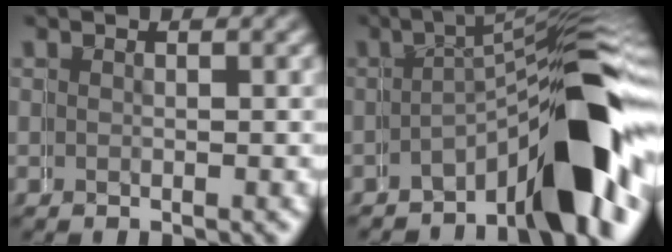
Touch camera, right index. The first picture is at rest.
{"total": 12.0, "force": [-3.8, 3.3, 10.9], "torque": [-0.154, 0.003, -0.049]}